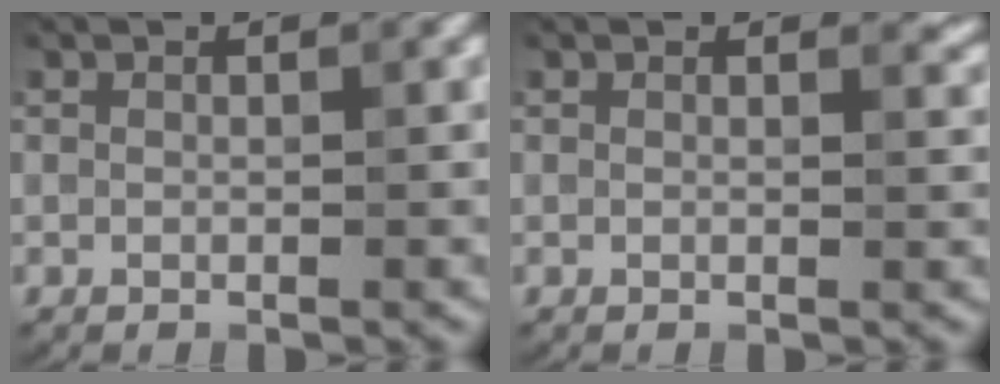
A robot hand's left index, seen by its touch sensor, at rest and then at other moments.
{"total": 1.1, "force": [0.9, 0.3, 0.5], "torque": [-0.005, -0.006, 0.011]}